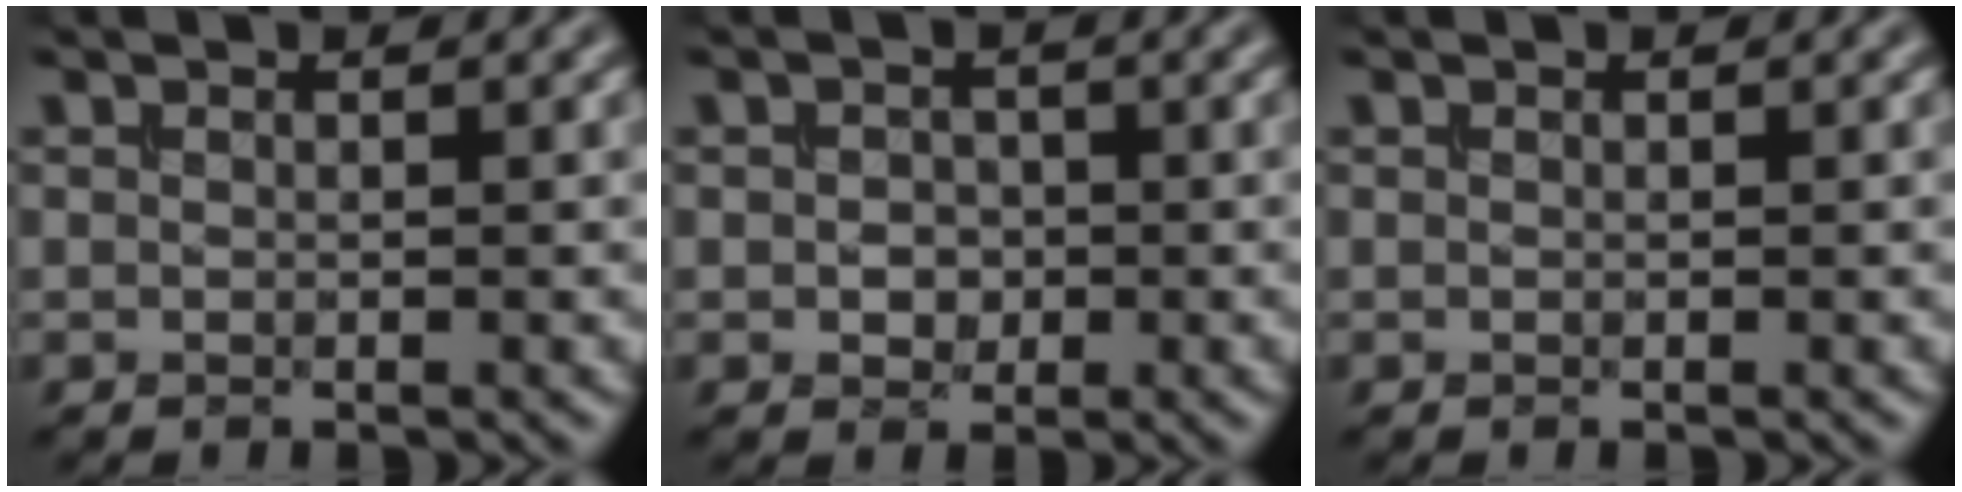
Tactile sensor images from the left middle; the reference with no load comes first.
{"total": 1.7, "force": [-0.3, 1.3, 0.9], "torque": [-0.017, -0.002, -0.009]}
{"total": 0.0}